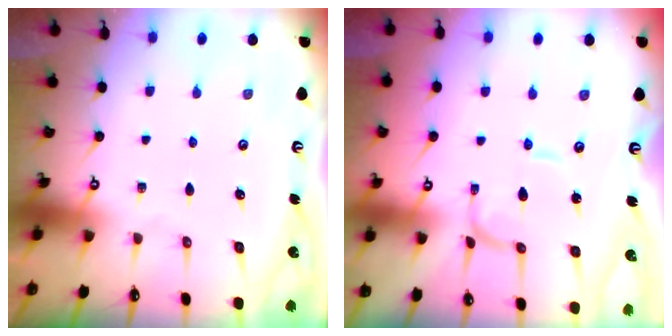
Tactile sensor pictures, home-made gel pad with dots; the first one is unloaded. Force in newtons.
{"total": 1.3, "press": 1.3, "slide": 0.1}